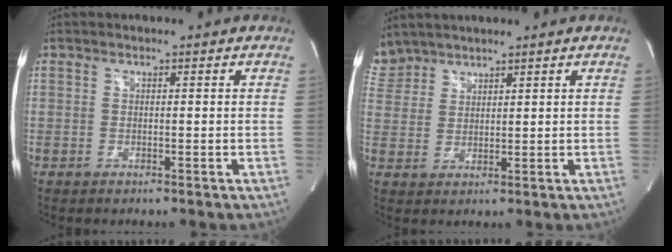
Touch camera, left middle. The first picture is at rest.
{"total": 5.1, "force": [4.8, 1.9, 0.0], "torque": [-0.007, 0.015, 0.105]}